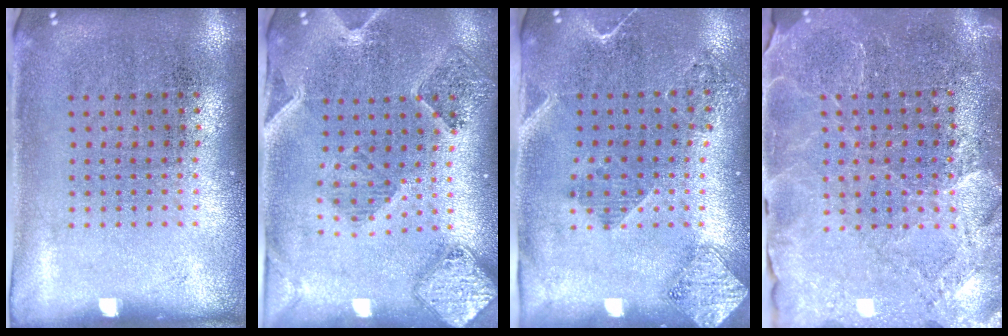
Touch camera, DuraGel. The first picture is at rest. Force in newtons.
{"total": 1.5, "press": 1.5, "slide": 0.3}
{"total": 1.8, "press": 1.6, "slide": 0.9}
{"total": 3.4, "press": 3.2, "slide": 1.0}